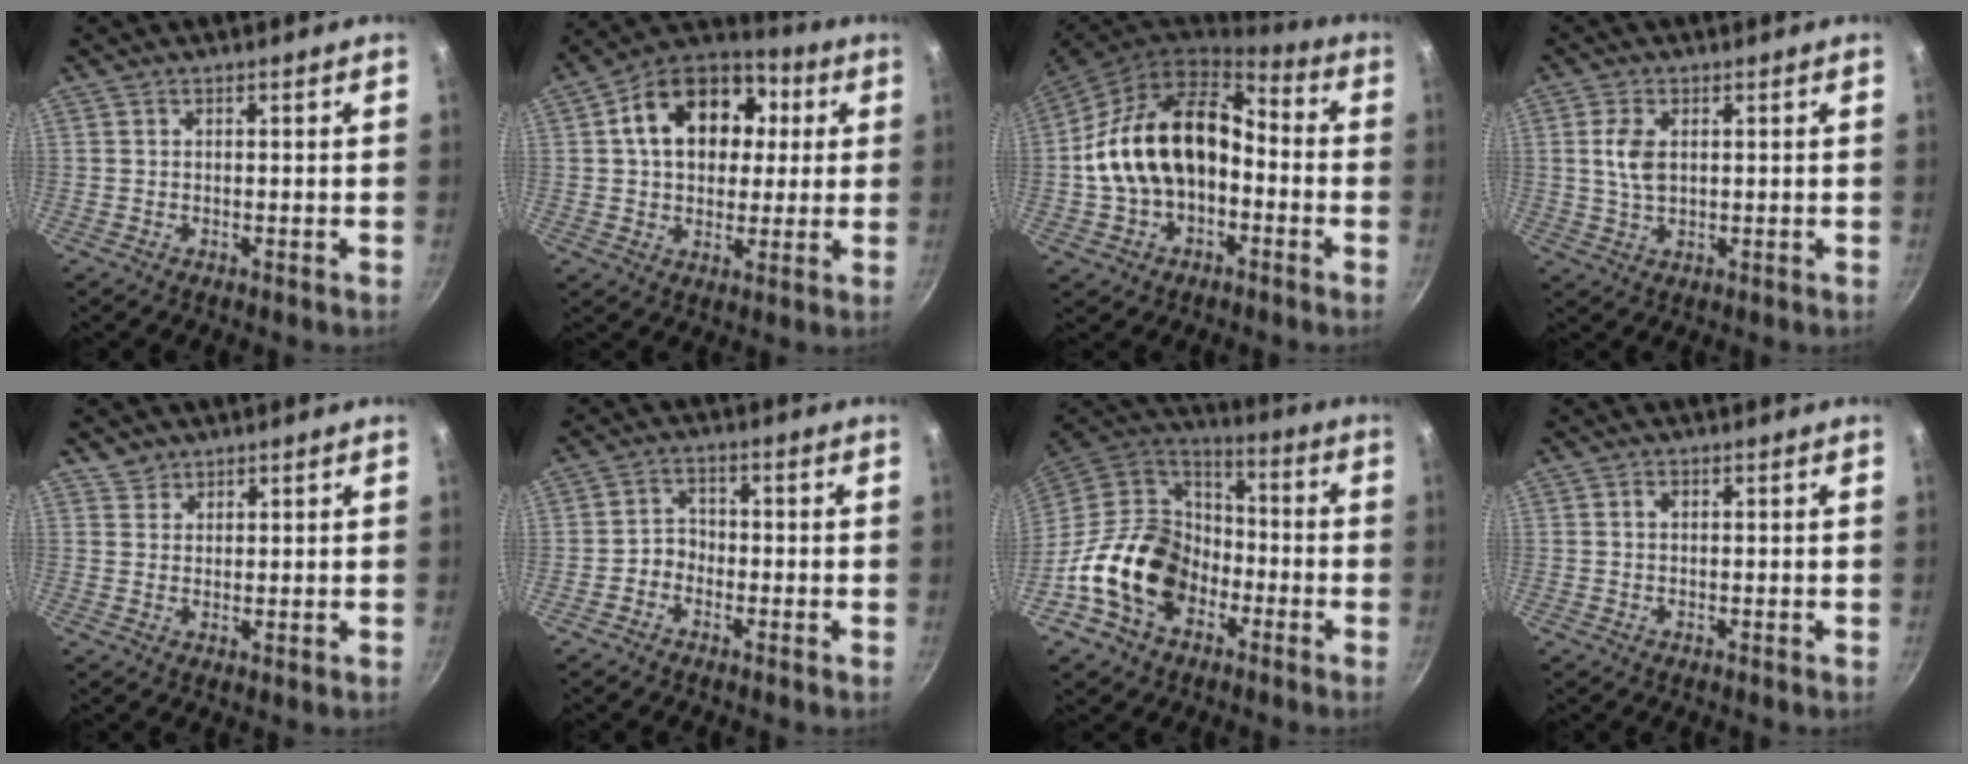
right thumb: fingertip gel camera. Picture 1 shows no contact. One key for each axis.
{"total": 18.7, "fx": 4.1, "fy": 13.6, "fz": 12.2, "tx": -0.178, "ty": 0.024, "tz": 0.052}
{"total": 18.5, "fx": -1.9, "fy": 12.5, "fz": 13.4, "tx": -0.216, "ty": 0.057, "tz": -0.039}
{"total": 5.3, "fx": 1.0, "fy": 3.2, "fz": 4.1, "tx": -0.078, "ty": 0.000, "tz": 0.021}
{"total": 2.7, "fx": 2.0, "fy": 1.7, "fz": 0.0, "tx": 0.020, "ty": -0.004, "tz": 0.035}
{"total": 2.9, "fx": -1.6, "fy": 2.2, "fz": 1.0, "tx": 0.001, "ty": 0.026, "tz": -0.033}
{"total": 19.1, "fx": -6.5, "fy": 14.1, "fz": 11.0, "tx": -0.168, "ty": 0.055, "tz": -0.128}
{"total": 1.0, "fx": 0.3, "fy": 0.7, "fz": 0.7, "tx": -0.011, "ty": 0.005, "tz": 0.004}